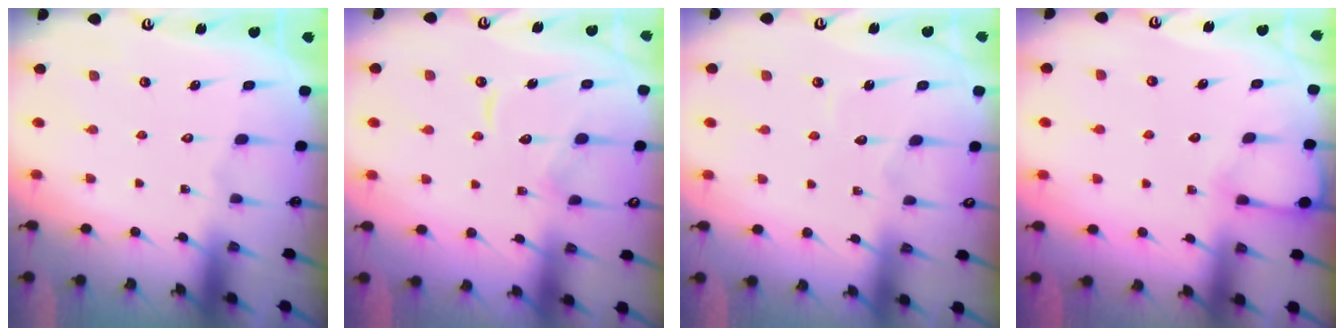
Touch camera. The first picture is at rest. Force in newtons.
{"total": 9.4, "press": 9.4, "slide": 1.0}
{"total": 2.5, "press": 2.5, "slide": 0.3}
{"total": 4.1, "press": 4.1, "slide": 0.6}